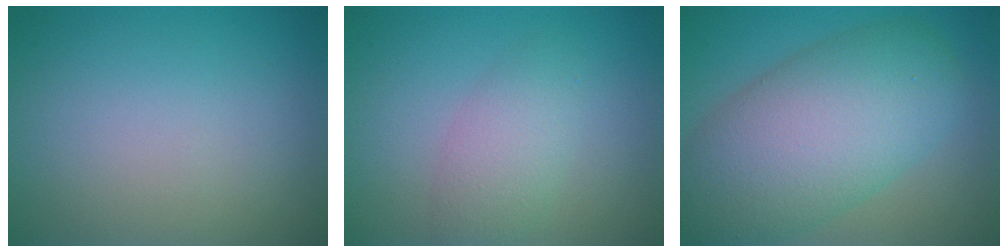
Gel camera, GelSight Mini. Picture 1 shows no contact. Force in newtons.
{"total": 3.1, "press": 3.1, "slide": 0.0}
{"total": 10.4, "press": 10.4, "slide": 0.4}